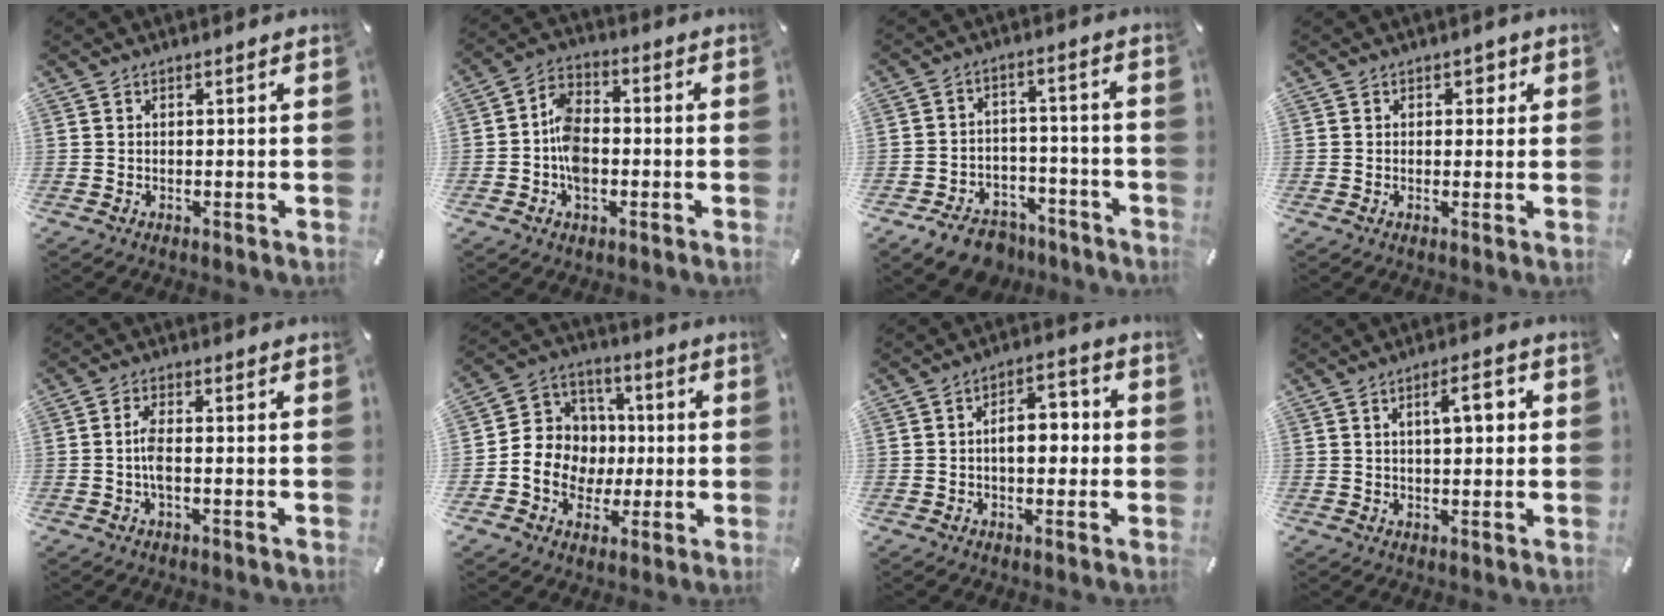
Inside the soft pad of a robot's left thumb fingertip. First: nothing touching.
{"total": 8.2, "force": [-2.2, 5.9, 5.2], "torque": [-0.106, 0.021, -0.036]}
{"total": 9.5, "force": [-7.2, 5.4, 3.1], "torque": [-0.040, 0.059, -0.127]}
{"total": 2.1, "force": [0.4, 1.8, 1.0], "torque": [0.004, -0.002, -0.002]}
{"total": 4.1, "force": [-0.7, 1.4, 3.8], "torque": [-0.081, 0.001, -0.018]}
{"total": 11.4, "force": [-1.8, 10.9, 2.8], "torque": [-0.043, 0.019, -0.024]}
{"total": 7.7, "force": [-0.8, 4.7, 6.0], "torque": [-0.067, 0.003, -0.023]}
{"total": 6.4, "force": [1.7, 2.7, 5.5], "torque": [-0.087, 0.003, 0.020]}